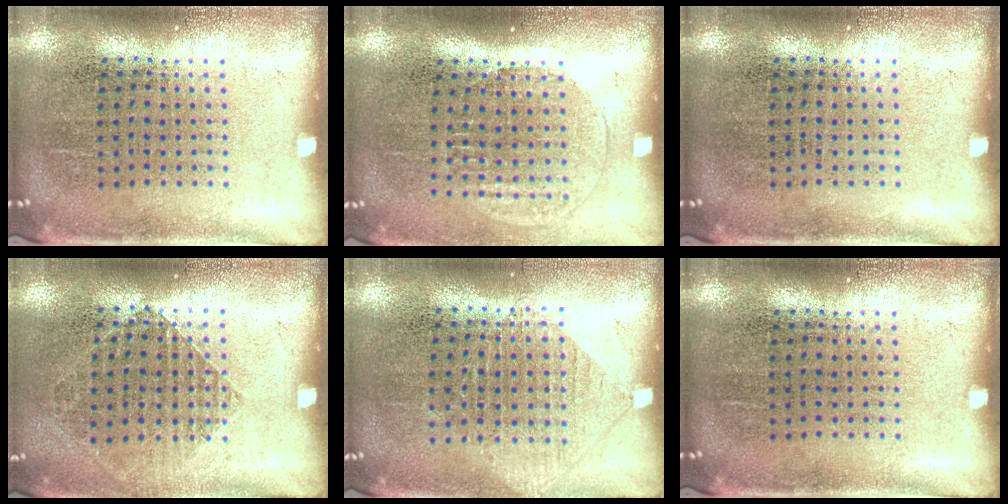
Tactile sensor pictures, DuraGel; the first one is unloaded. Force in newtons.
{"total": 1.4, "press": 1.2, "slide": 0.6}
{"total": 0.0}
{"total": 0.9, "press": 0.9, "slide": 0.2}
{"total": 0.9, "press": 0.9, "slide": 0.3}
{"total": 0.0}